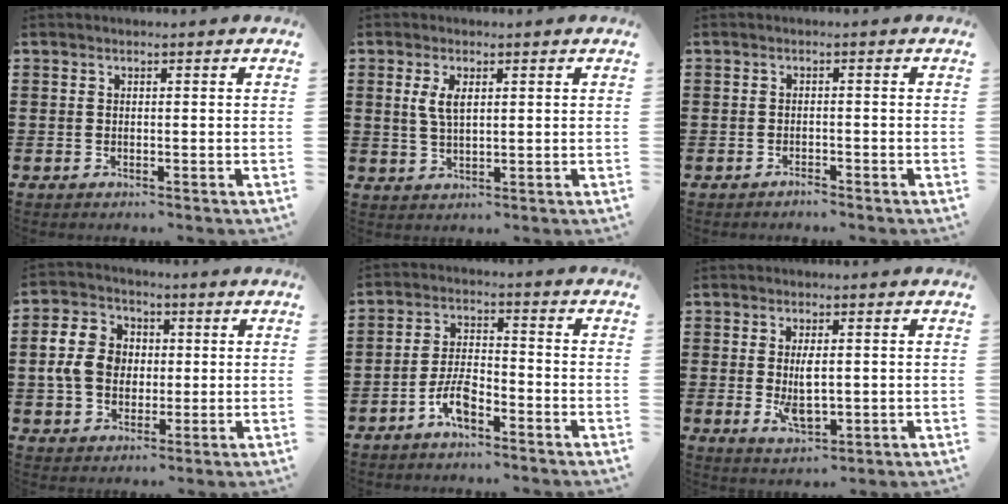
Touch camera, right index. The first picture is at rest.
{"total": 3.5, "force": [1.0, 1.4, 3.0], "torque": [-0.064, 0.006, 0.017]}
{"total": 1.1, "force": [-1.1, 0.1, 0.1], "torque": [-0.005, 0.001, -0.023]}
{"total": 8.1, "force": [0.1, 6.6, 4.6], "torque": [-0.124, 0.015, -0.003]}
{"total": 5.6, "force": [-3.5, 1.9, 3.9], "torque": [-0.091, 0.002, -0.072]}
{"total": 5.1, "force": [-0.1, 2.1, 4.6], "torque": [-0.099, -0.002, -0.005]}